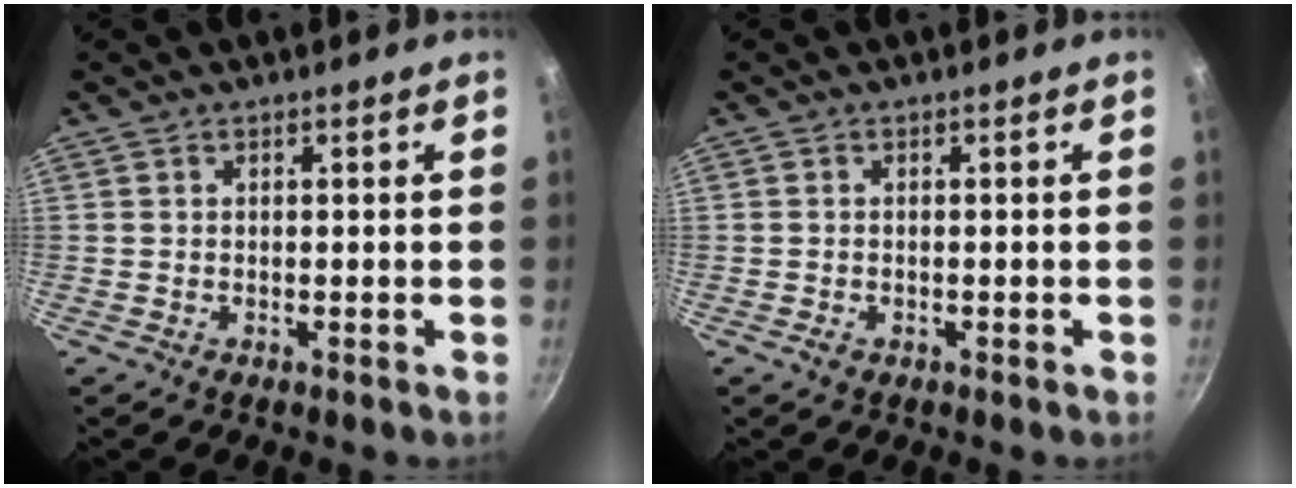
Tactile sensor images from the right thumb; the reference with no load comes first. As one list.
[{"total": 1.0, "force": [-0.5, 0.7, 0.6], "torque": [-0.009, -0.001, -0.008]}]